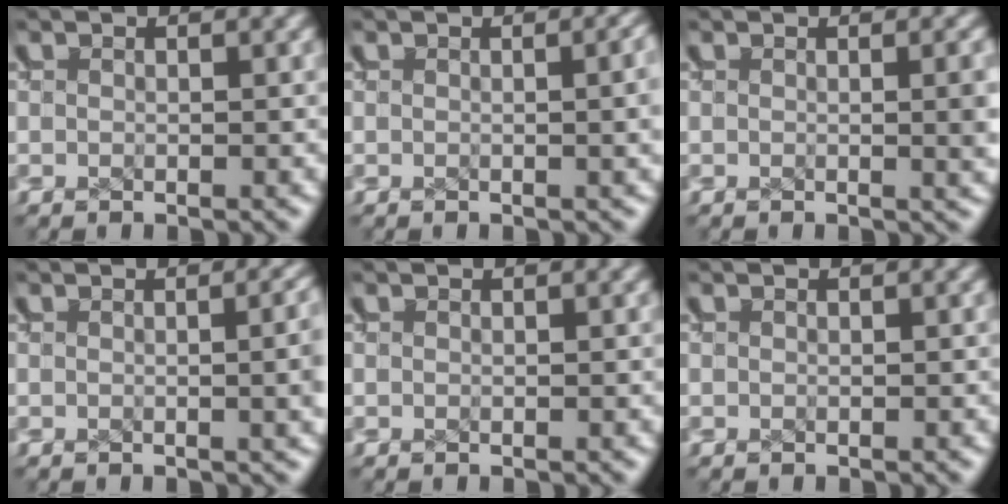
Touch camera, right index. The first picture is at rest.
{"total": 1.1, "force": [0.2, 0.1, 1.1], "torque": [-0.011, 0.003, 0.006]}
{"total": 1.5, "force": [0.2, 0.0, 1.4], "torque": [-0.013, -0.005, 0.009]}
{"total": 2.0, "force": [0.1, 0.5, 1.9], "torque": [-0.015, 0.002, 0.002]}
{"total": 0.0}
{"total": 0.0}